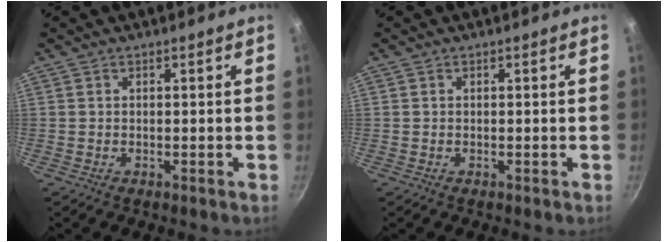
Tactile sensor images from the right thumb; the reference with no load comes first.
{"total": 0.0}